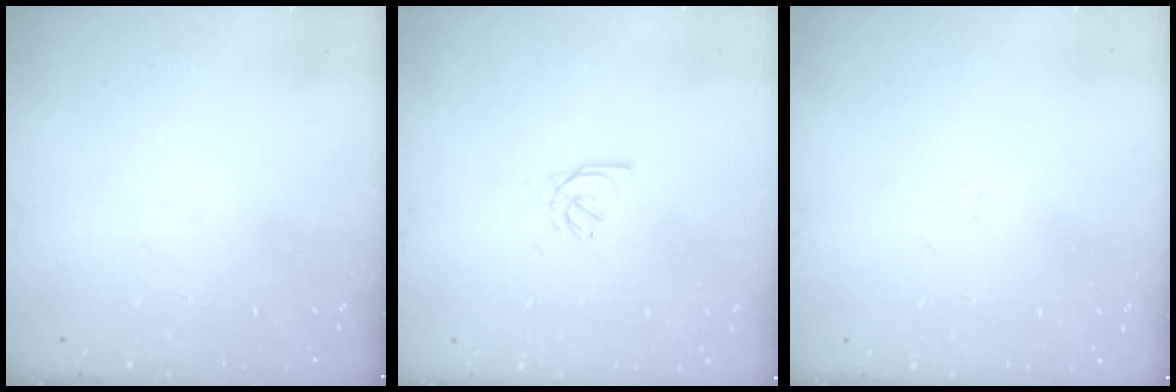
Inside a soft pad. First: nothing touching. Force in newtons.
{"total": 2.4, "press": 2.4, "slide": 0.5}
{"total": 0.0}